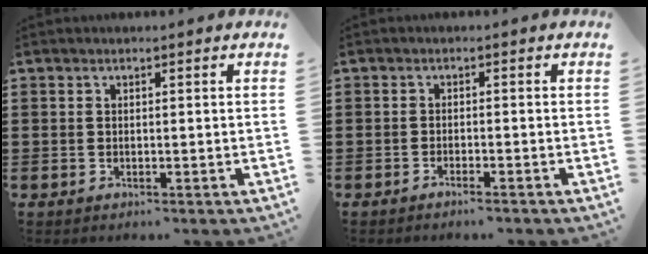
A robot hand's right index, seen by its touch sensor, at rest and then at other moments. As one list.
[{"total": 1.2, "force": [-1.1, 0.0, 0.4], "torque": [-0.010, 0.000, -0.021]}]